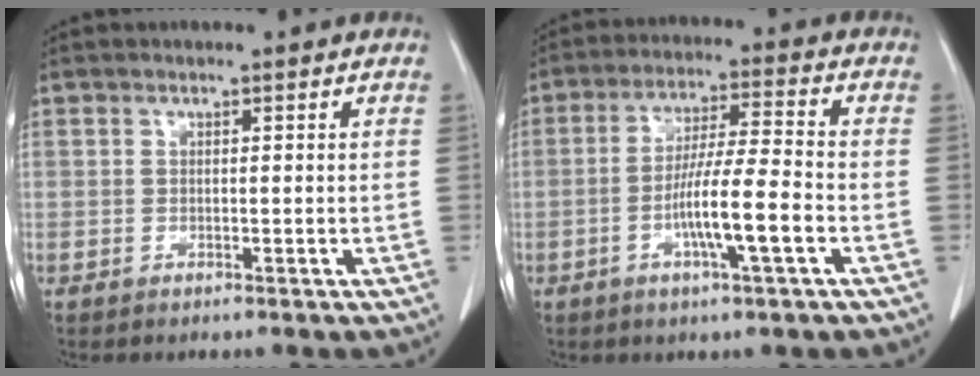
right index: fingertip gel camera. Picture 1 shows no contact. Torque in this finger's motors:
{"motor_torque": [1.52, -0.62, 0.74, 0.20]}